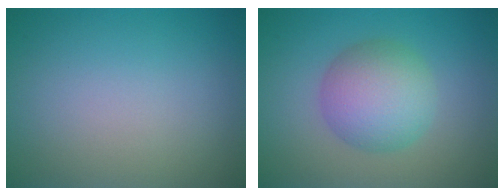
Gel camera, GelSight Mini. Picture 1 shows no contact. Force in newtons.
{"total": 5.6, "press": 5.6, "slide": 0.1}